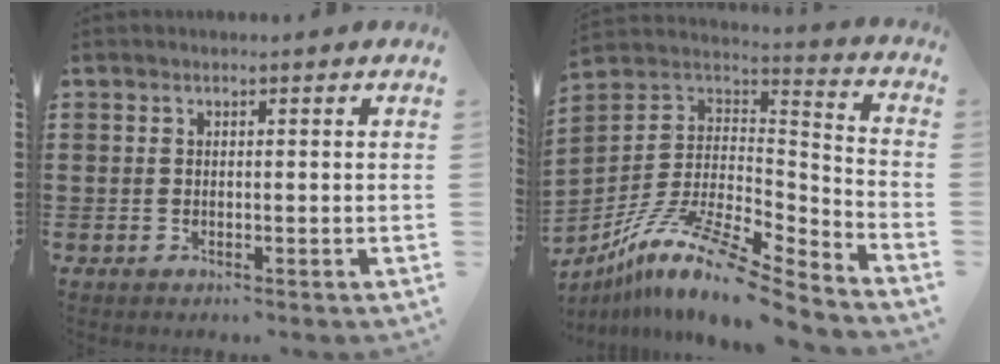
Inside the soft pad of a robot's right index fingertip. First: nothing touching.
{"total": 13.0, "force": [-9.0, 2.7, 8.9], "torque": [-0.177, 0.011, -0.174]}